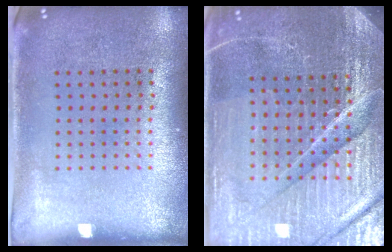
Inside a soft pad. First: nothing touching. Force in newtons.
{"total": 5.9, "press": 5.3, "slide": 2.5}